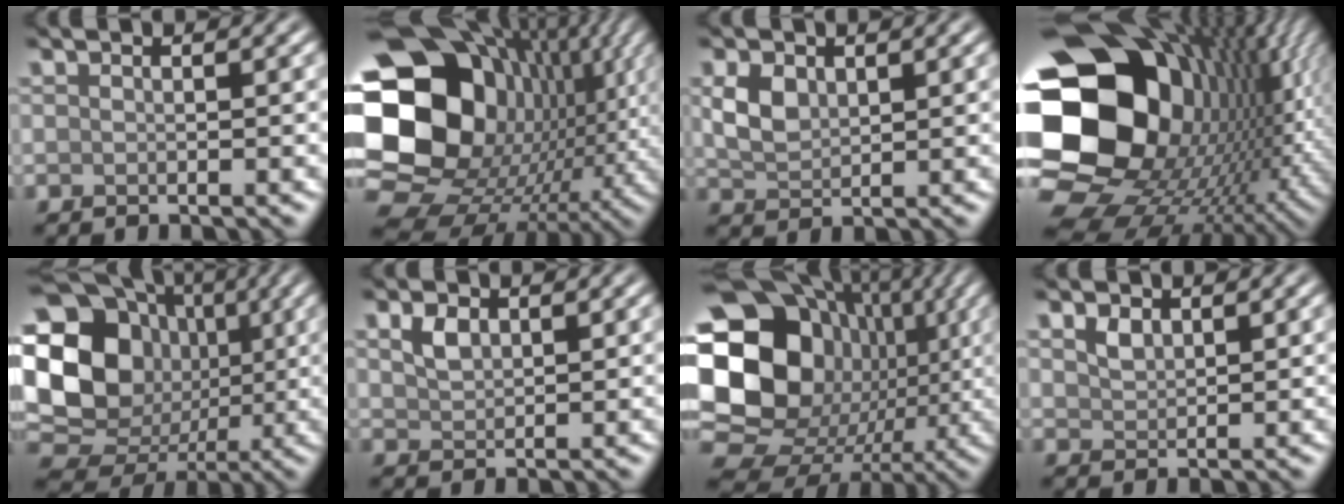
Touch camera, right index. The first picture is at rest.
{"total": 21.8, "force": [2.2, 17.3, 13.1], "torque": [-0.246, -0.014, 0.042]}
{"total": 2.8, "force": [0.8, 1.9, 1.9], "torque": [-0.045, 0.001, 0.020]}
{"total": 22.1, "force": [-0.9, 16.5, 14.7], "torque": [-0.324, -0.042, 0.008]}
{"total": 18.3, "force": [2.0, 15.5, 9.5], "torque": [-0.183, 0.013, 0.021]}
{"total": 2.0, "force": [0.9, 1.4, 1.2], "torque": [-0.030, 0.002, 0.021]}
{"total": 20.3, "force": [3.2, 16.8, 10.8], "torque": [-0.214, 0.017, 0.059]}
{"total": 1.6, "force": [0.9, 1.0, 0.8], "torque": [-0.019, 0.001, 0.022]}